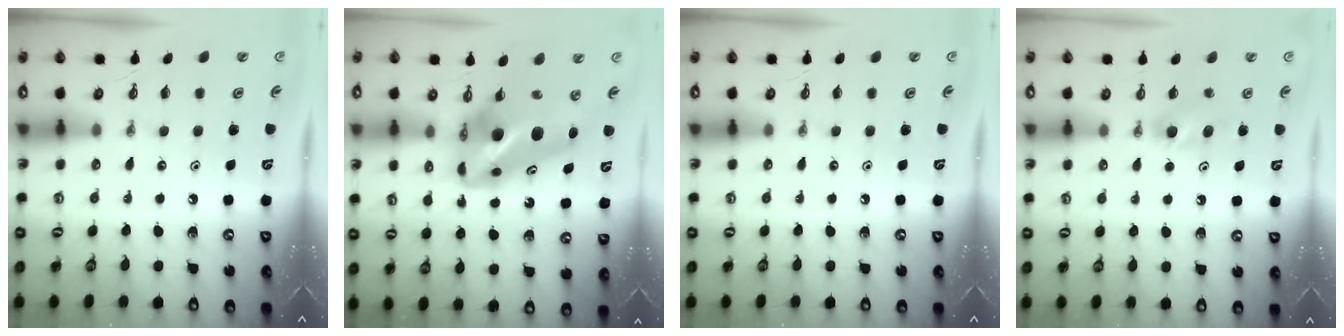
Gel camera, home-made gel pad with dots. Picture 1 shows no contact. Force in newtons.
{"total": 12.6, "press": 12.6, "slide": 1.0}
{"total": 0.0}
{"total": 4.0, "press": 3.9, "slide": 0.6}